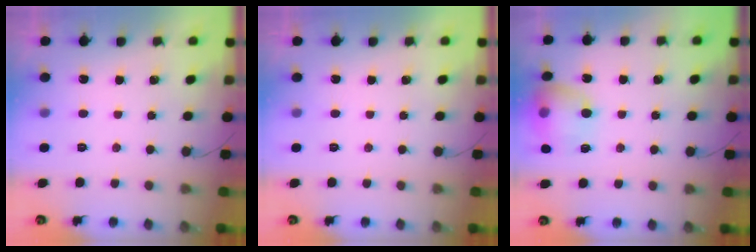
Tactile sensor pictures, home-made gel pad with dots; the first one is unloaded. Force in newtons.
{"total": 0.0}
{"total": 14.3, "press": 14.2, "slide": 1.5}